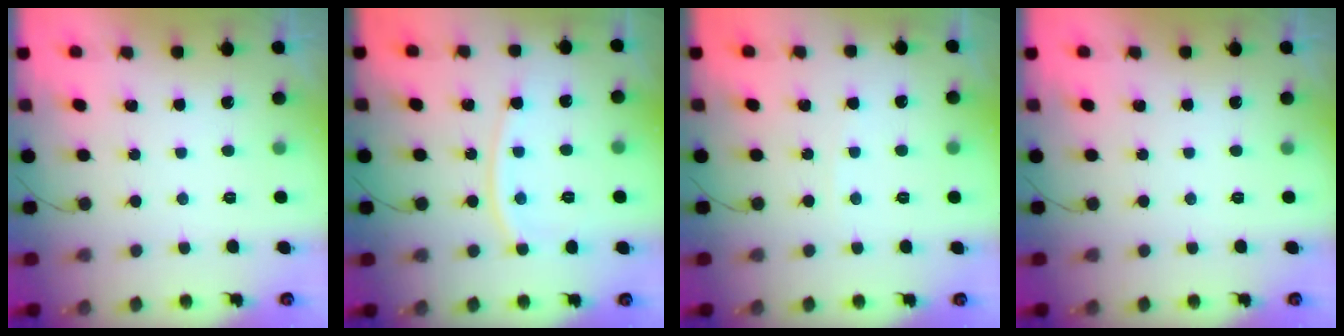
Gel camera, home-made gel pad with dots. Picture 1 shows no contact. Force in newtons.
{"total": 9.7, "press": 9.6, "slide": 1.2}
{"total": 2.8, "press": 2.8, "slide": 0.3}
{"total": 0.0}